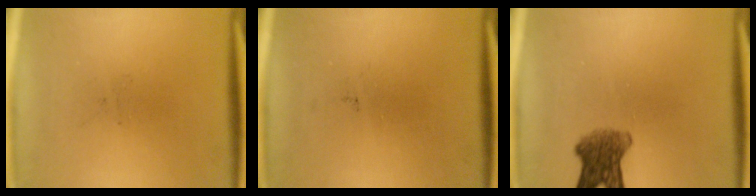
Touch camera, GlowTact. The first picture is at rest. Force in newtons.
{"total": 0.0}
{"total": 5.8}